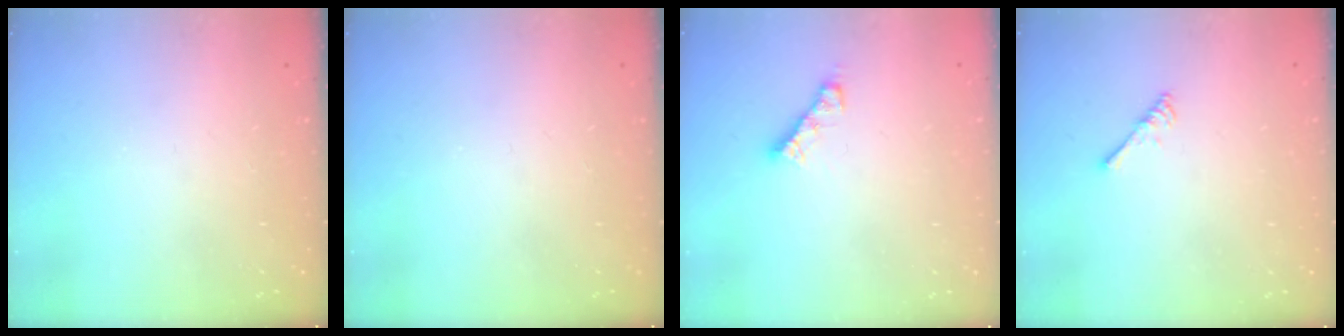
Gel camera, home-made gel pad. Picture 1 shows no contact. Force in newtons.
{"total": 0.0}
{"total": 4.8, "press": 4.8, "slide": 0.3}
{"total": 2.7, "press": 2.6, "slide": 0.5}